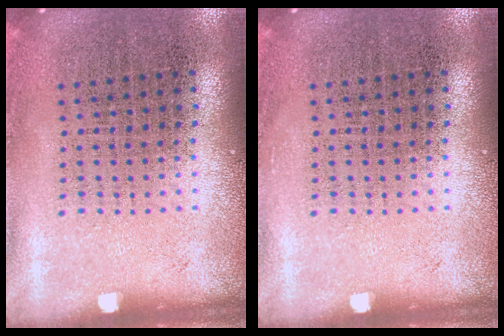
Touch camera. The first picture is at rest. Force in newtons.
{"total": 0.0}